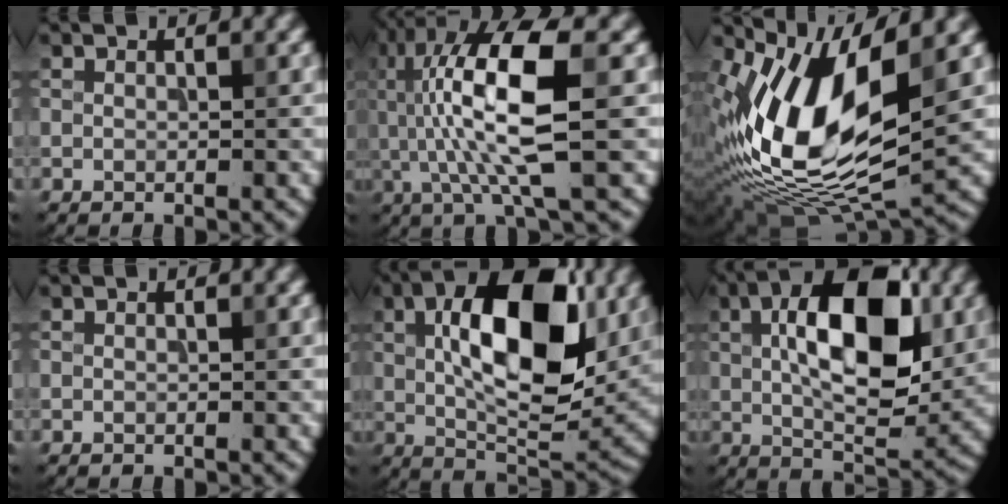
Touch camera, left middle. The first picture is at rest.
{"total": 10.7, "force": [0.9, 2.8, 10.3], "torque": [-0.199, 0.005, 0.021]}
{"total": 13.4, "force": [1.0, 6.7, 11.6], "torque": [-0.223, -0.013, 0.014]}
{"total": 0.0}
{"total": 13.0, "force": [2.6, 5.6, 11.4], "torque": [-0.170, 0.012, 0.036]}
{"total": 11.9, "force": [2.3, 5.4, 10.3], "torque": [-0.150, 0.014, 0.030]}